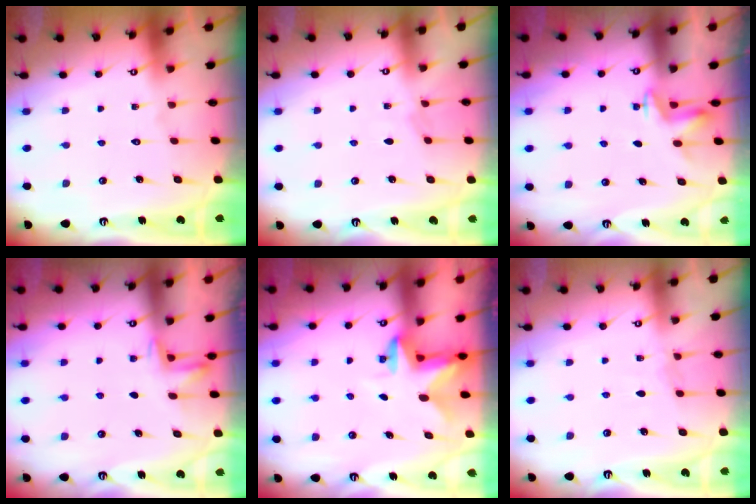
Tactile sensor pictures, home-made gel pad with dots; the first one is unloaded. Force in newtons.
{"total": 2.3, "press": 2.3, "slide": 0.5}
{"total": 3.0, "press": 2.9, "slide": 0.8}
{"total": 2.6, "press": 2.5, "slide": 0.7}
{"total": 2.8, "press": 2.8, "slide": 0.5}
{"total": 2.6, "press": 2.6, "slide": 0.4}